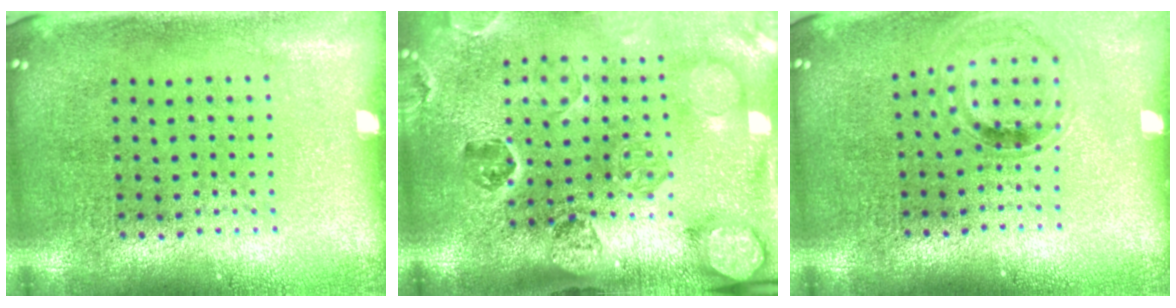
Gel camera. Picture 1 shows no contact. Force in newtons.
{"total": 3.0, "press": 2.8, "slide": 1.0}
{"total": 0.8, "press": 0.8, "slide": 0.1}